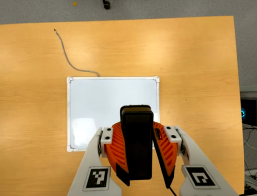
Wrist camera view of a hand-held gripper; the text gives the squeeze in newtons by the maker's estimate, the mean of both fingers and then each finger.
{"total": 12.5, "left": 11.7, "right": 13.2}